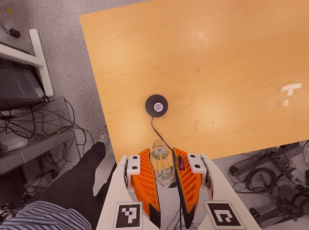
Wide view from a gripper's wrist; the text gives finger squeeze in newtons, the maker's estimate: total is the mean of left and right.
{"total": 21.3, "left": 25.8, "right": 16.9}